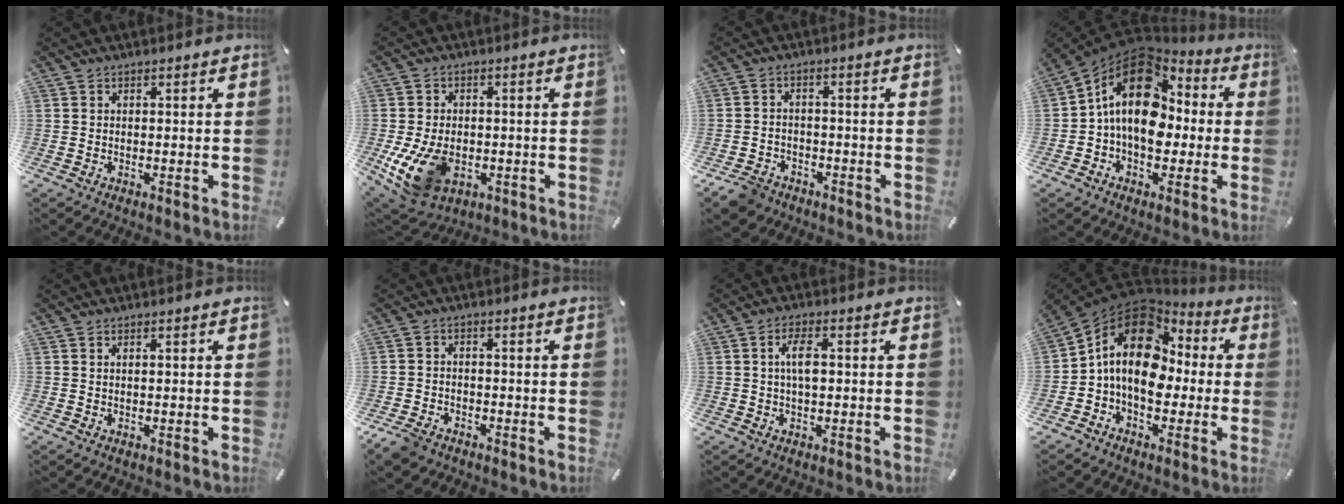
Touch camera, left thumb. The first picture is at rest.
{"total": 12.9, "force": [-3.5, 9.0, 8.6], "torque": [-0.168, 0.003, -0.056]}
{"total": 4.9, "force": [-3.8, 2.9, 1.1], "torque": [-0.035, 0.016, -0.076]}
{"total": 17.7, "force": [1.5, 12.8, 12.1], "torque": [-0.219, 0.004, 0.024]}
{"total": 0.6, "force": [0.4, 0.0, 0.5], "torque": [-0.009, -0.001, 0.007]}
{"total": 3.9, "force": [-3.1, 2.1, 1.2], "torque": [-0.038, 0.011, -0.062]}
{"total": 4.4, "force": [0.4, 1.9, 4.0], "torque": [-0.081, 0.008, 0.004]}
{"total": 15.9, "force": [0.1, 12.2, 10.2], "torque": [-0.201, 0.011, -0.001]}